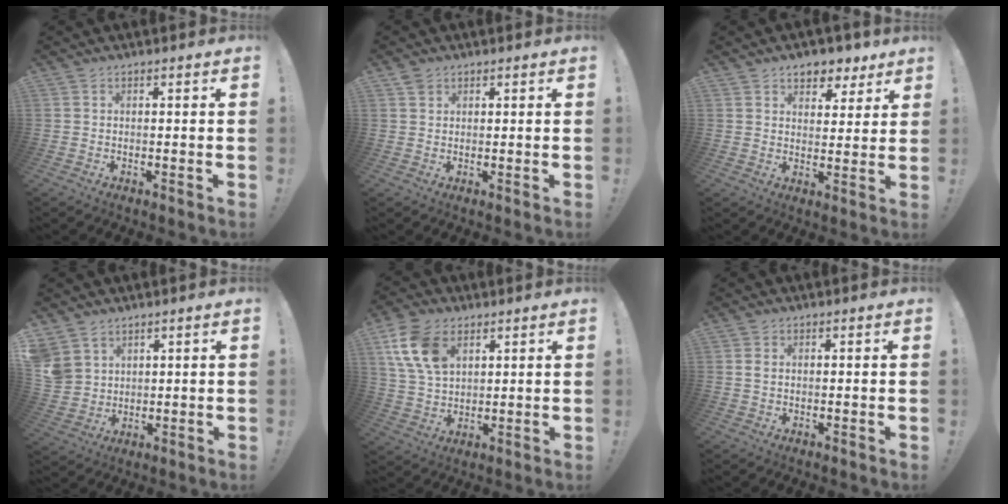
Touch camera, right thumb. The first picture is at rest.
{"total": 1.8, "force": [1.4, 0.8, 0.6], "torque": [0.000, -0.008, 0.024]}
{"total": 7.3, "force": [5.2, 4.6, 2.2], "torque": [-0.015, -0.039, 0.095]}
{"total": 6.3, "force": [3.8, 4.9, 1.1], "torque": [-0.025, -0.023, 0.081]}
{"total": 13.7, "force": [6.1, 9.0, 8.2], "torque": [-0.162, -0.011, 0.122]}
{"total": 1.5, "force": [0.4, 1.0, 1.1], "torque": [-0.020, 0.003, 0.006]}